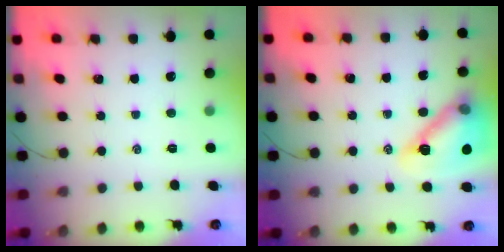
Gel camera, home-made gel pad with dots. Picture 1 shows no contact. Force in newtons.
{"total": 17.9, "press": 17.7, "slide": 2.6}